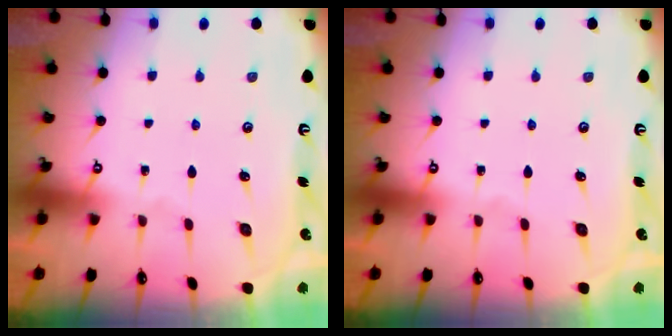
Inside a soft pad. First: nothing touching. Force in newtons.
{"total": 0.0}